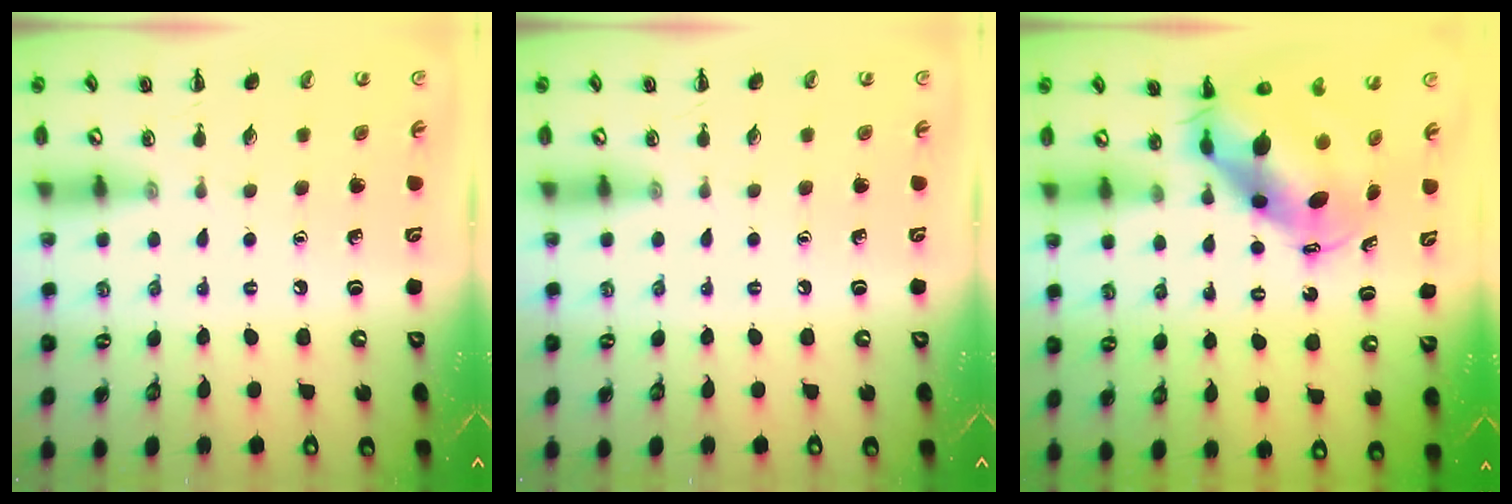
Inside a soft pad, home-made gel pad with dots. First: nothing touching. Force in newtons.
{"total": 0.0}
{"total": 8.3, "press": 8.0, "slide": 2.1}